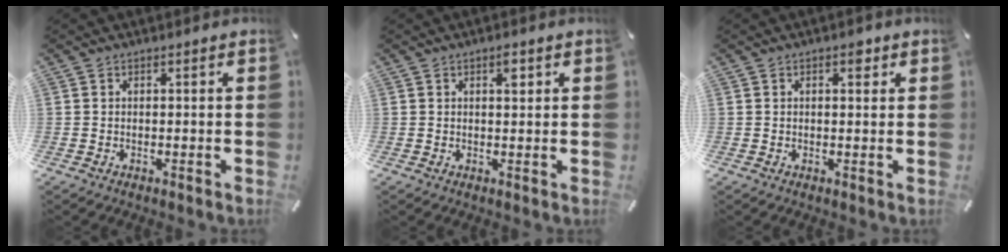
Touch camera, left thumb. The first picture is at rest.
{"total": 2.4, "force": [1.1, 1.1, 1.8], "torque": [-0.023, -0.004, 0.015]}
{"total": 2.6, "force": [1.2, 1.4, 1.9], "torque": [-0.016, -0.004, 0.013]}